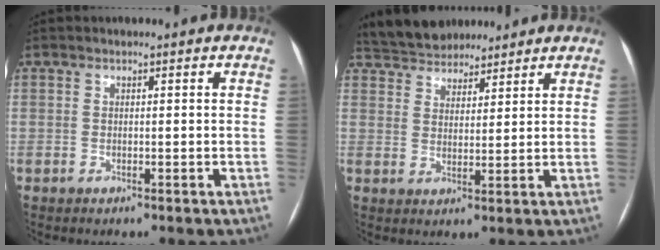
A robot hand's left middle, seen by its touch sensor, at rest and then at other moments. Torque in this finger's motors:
{"motor_torque": [0.28, -0.33, 0.00, 0.00]}